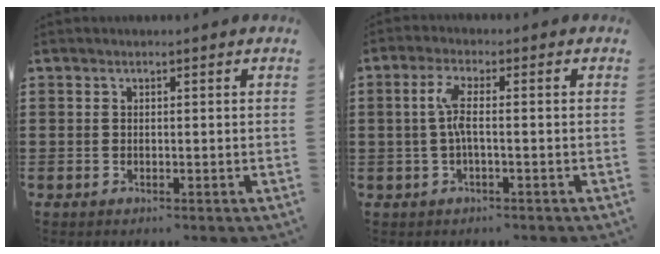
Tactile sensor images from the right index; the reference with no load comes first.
{"total": 4.4, "force": [-0.3, 0.7, 4.3], "torque": [-0.095, -0.001, -0.015]}